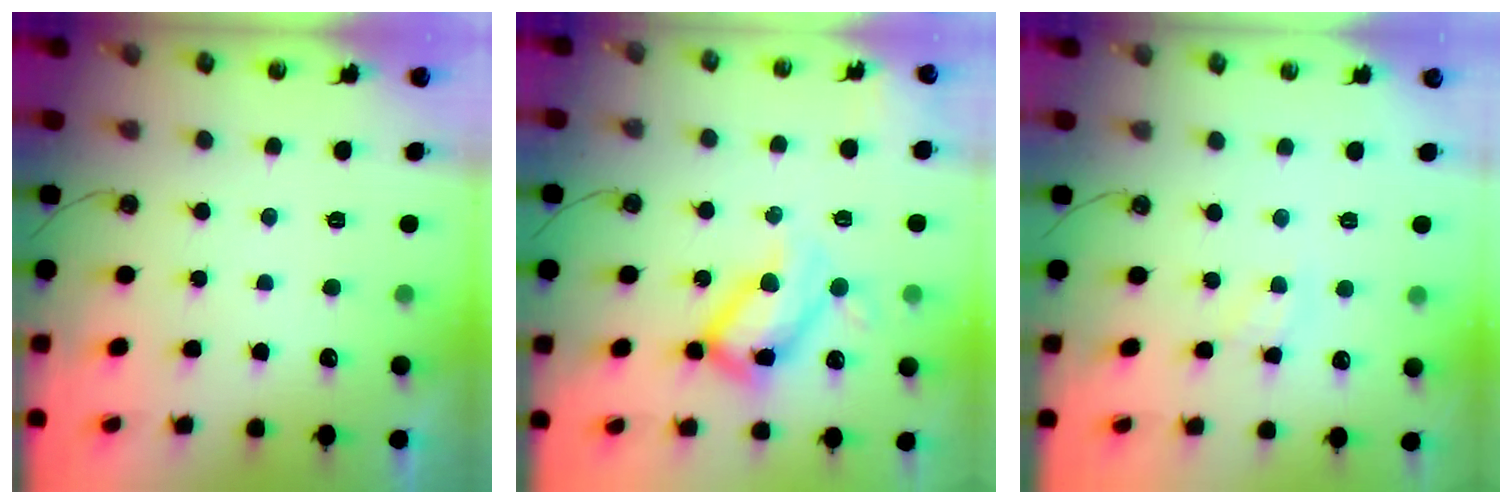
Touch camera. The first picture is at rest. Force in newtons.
{"total": 17.9, "press": 17.8, "slide": 1.5}
{"total": 2.5, "press": 2.5, "slide": 0.1}